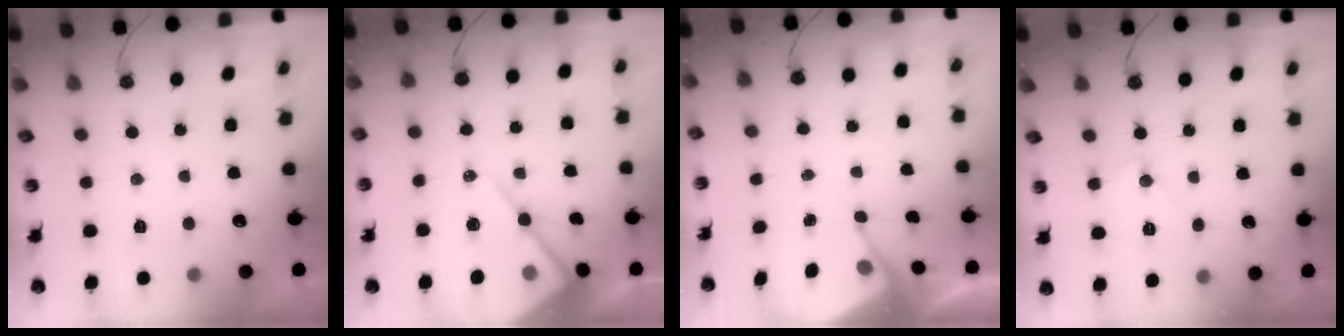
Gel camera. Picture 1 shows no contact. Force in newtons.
{"total": 14.5, "press": 14.4, "slide": 1.4}
{"total": 5.7, "press": 5.7, "slide": 0.7}
{"total": 7.1, "press": 7.1, "slide": 0.4}